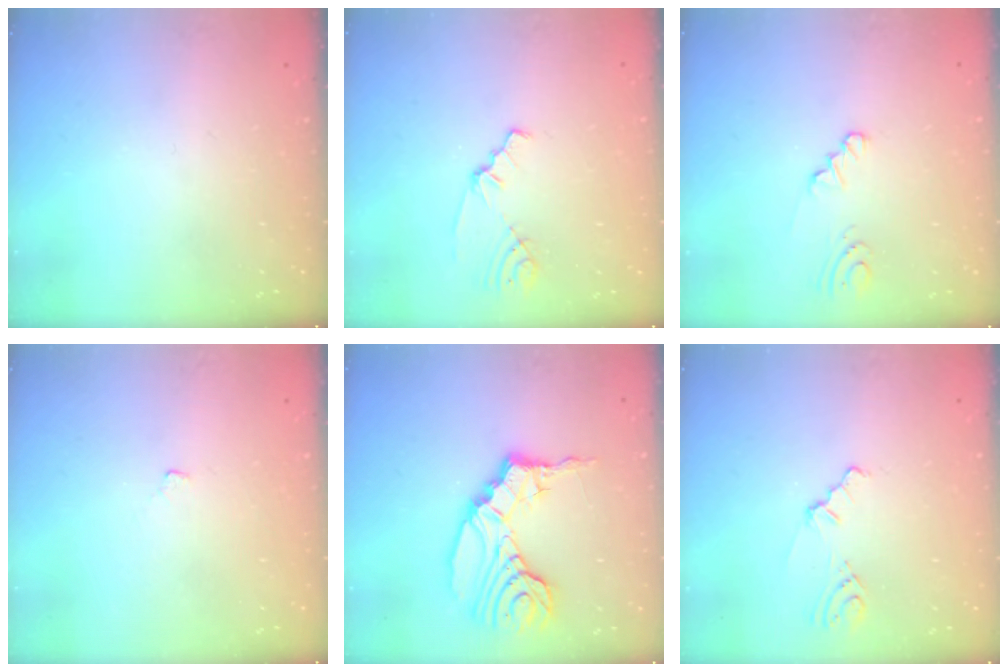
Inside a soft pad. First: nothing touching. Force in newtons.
{"total": 1.8, "press": 1.7, "slide": 0.3}
{"total": 1.0, "press": 1.0, "slide": 0.1}
{"total": 2.9, "press": 2.9, "slide": 0.4}
{"total": 14.6, "press": 14.5, "slide": 1.3}
{"total": 2.1, "press": 2.0, "slide": 0.7}